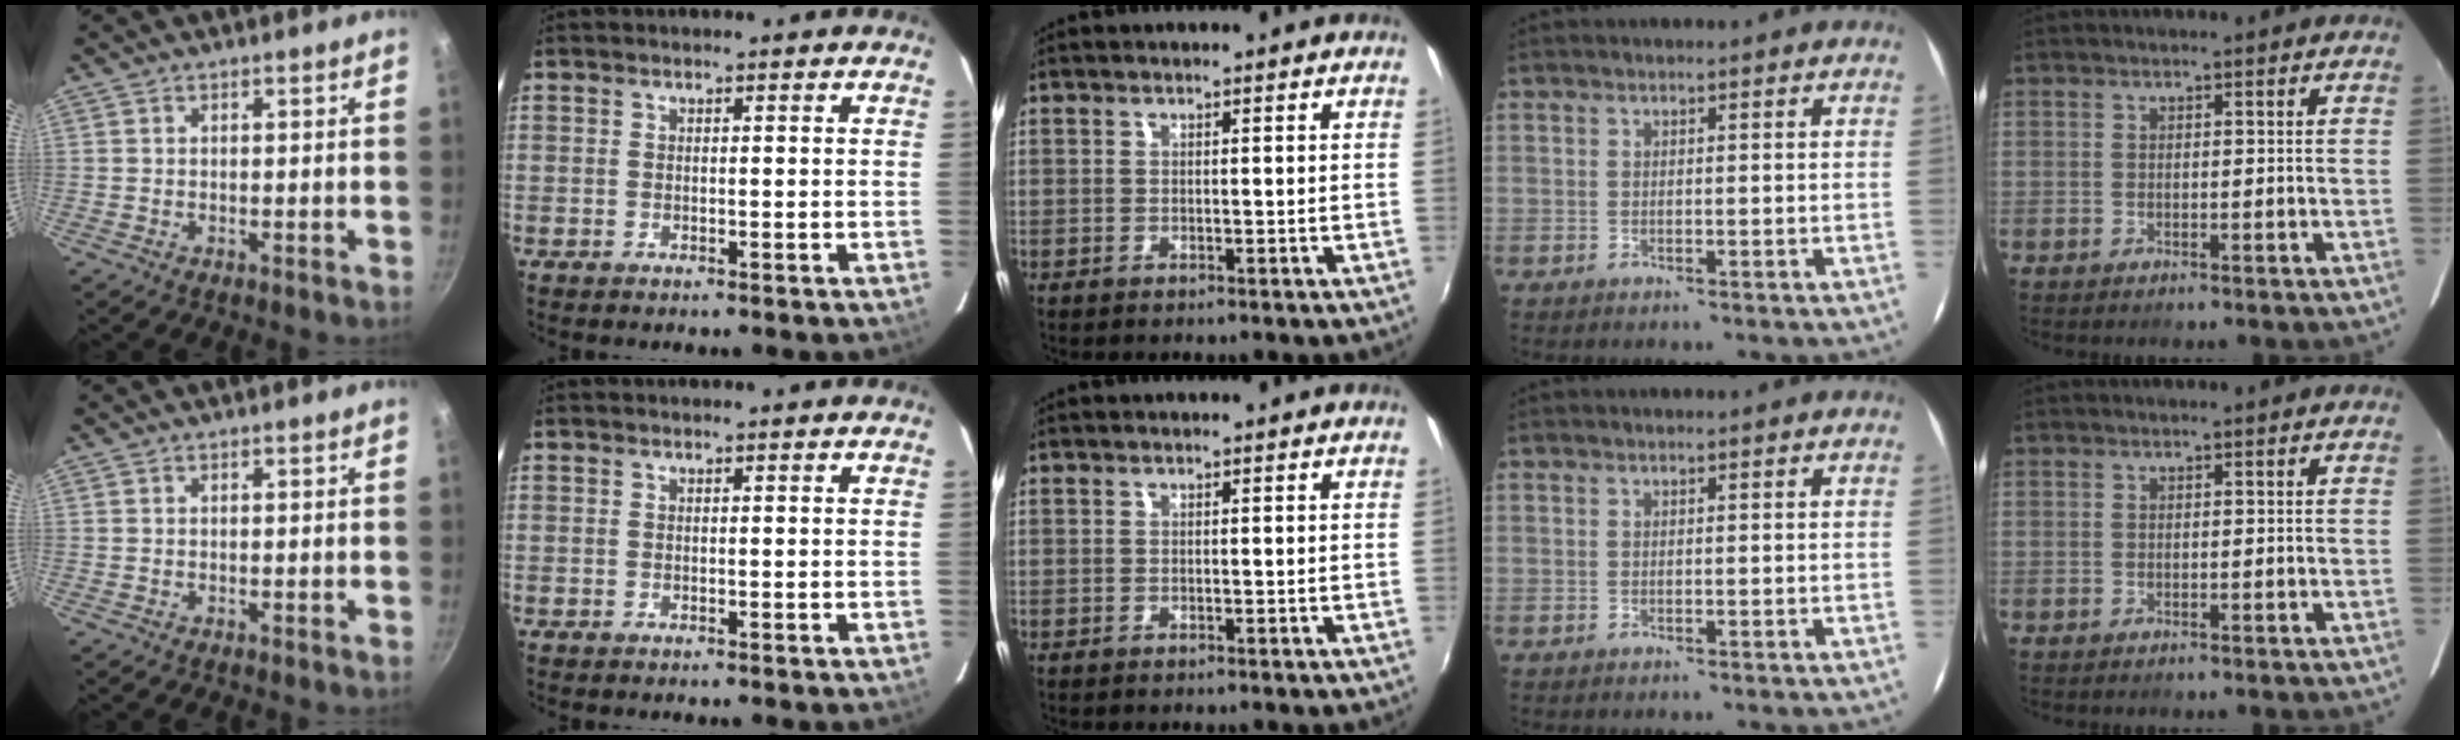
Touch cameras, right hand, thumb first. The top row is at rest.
{}